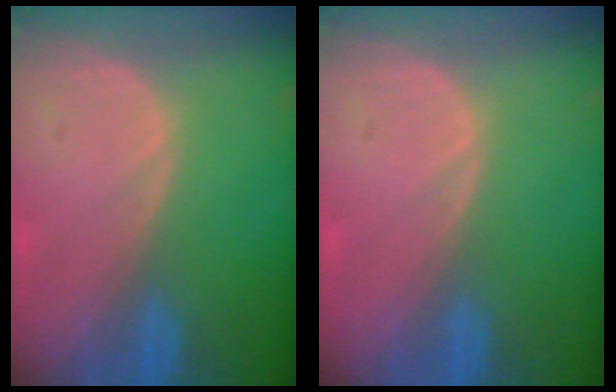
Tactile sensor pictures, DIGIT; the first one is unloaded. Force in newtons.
{"total": 0.0}